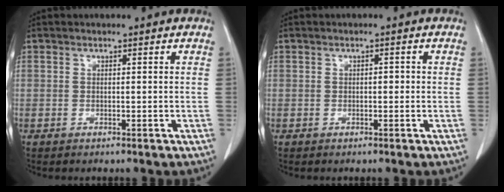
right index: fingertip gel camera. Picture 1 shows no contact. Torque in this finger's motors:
{"motor_torque": [0.06, 0.01, 0.15, 0.02]}